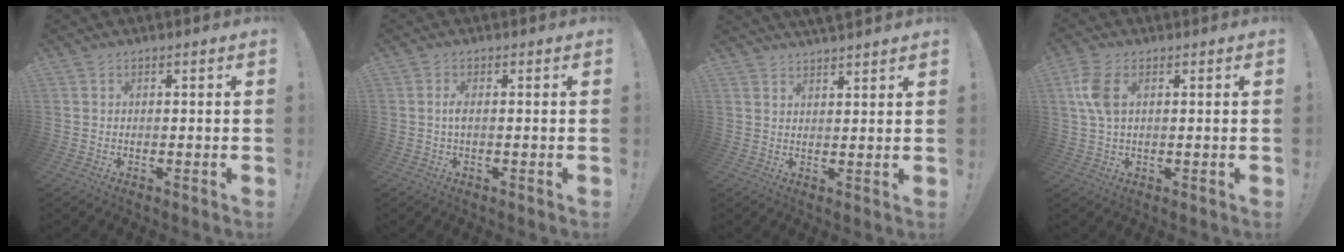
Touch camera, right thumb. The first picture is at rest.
{"total": 2.0, "force": [-0.2, 0.3, 2.0], "torque": [-0.046, -0.001, -0.007]}
{"total": 3.4, "force": [3.3, 0.5, 0.8], "torque": [-0.007, -0.021, 0.059]}
{"total": 7.3, "force": [1.8, 3.9, 5.9], "torque": [-0.125, 0.001, 0.033]}